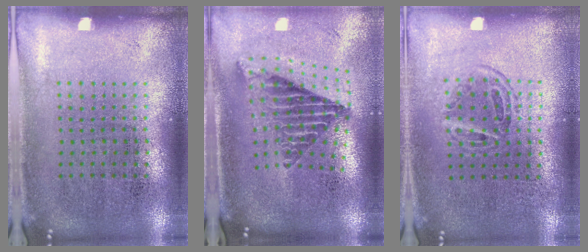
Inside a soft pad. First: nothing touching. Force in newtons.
{"total": 2.5, "press": 1.6, "slide": 1.9}
{"total": 1.2, "press": 1.0, "slide": 0.7}